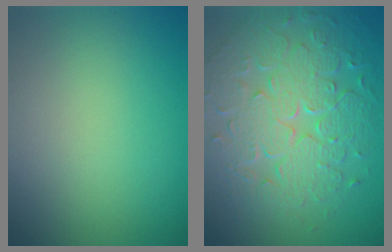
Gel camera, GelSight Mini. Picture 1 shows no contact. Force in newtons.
{"total": 8.7, "press": 6.3, "slide": 6.0}